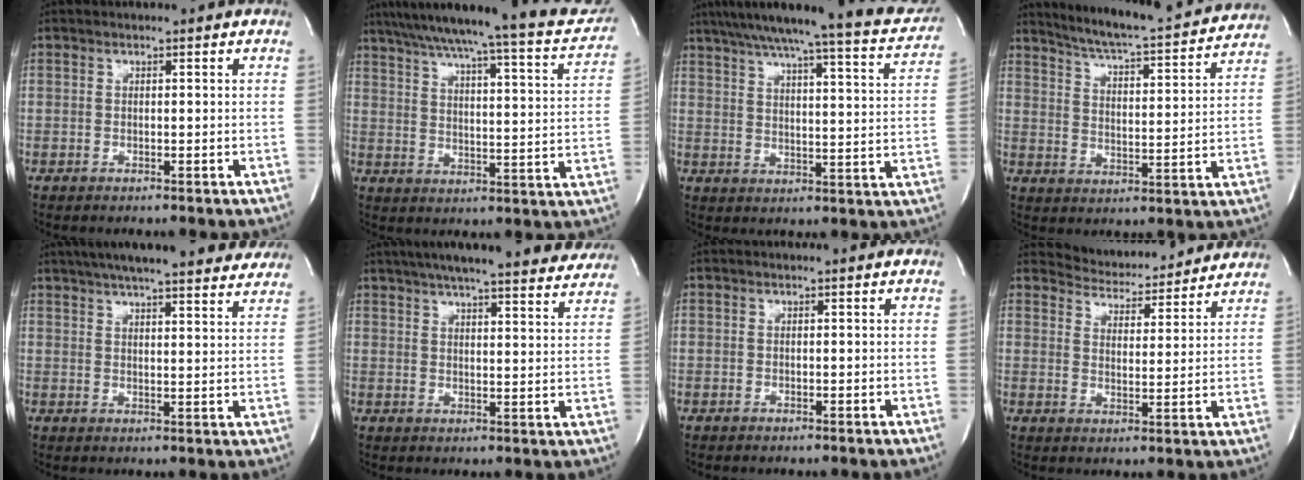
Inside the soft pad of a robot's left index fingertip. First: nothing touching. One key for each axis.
{"total": 24.1, "fx": 21.0, "fy": 2.1, "fz": 11.8, "tx": -0.180, "ty": -0.027, "tz": 0.263}
{"total": 19.2, "fx": 16.8, "fy": 1.4, "fz": 9.2, "tx": -0.135, "ty": -0.023, "tz": 0.209}
{"total": 17.7, "fx": 16.5, "fy": 1.2, "fz": 6.3, "tx": -0.102, "ty": -0.025, "tz": 0.222}
{"total": 23.2, "fx": 20.1, "fy": 3.4, "fz": 11.2, "tx": -0.180, "ty": 0.015, "tz": 0.252}
{"total": 25.1, "fx": 22.0, "fy": 3.5, "fz": 11.6, "tx": -0.186, "ty": -0.009, "tz": 0.270}
{"total": 0.0}
{"total": 10.0, "fx": 9.8, "fy": 1.9, "fz": 0.8, "tx": -0.014, "ty": 0.003, "tz": 0.130}